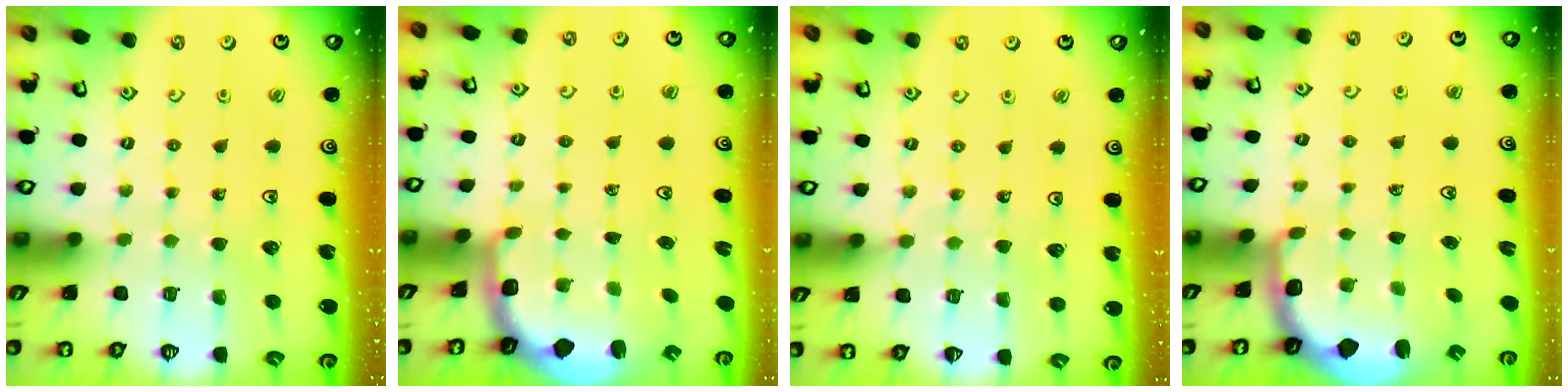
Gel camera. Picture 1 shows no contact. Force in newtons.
{"total": 2.4, "press": 1.1, "slide": 2.1}
{"total": 4.3, "press": 4.3, "slide": 0.2}
{"total": 2.4, "press": 1.2, "slide": 2.1}